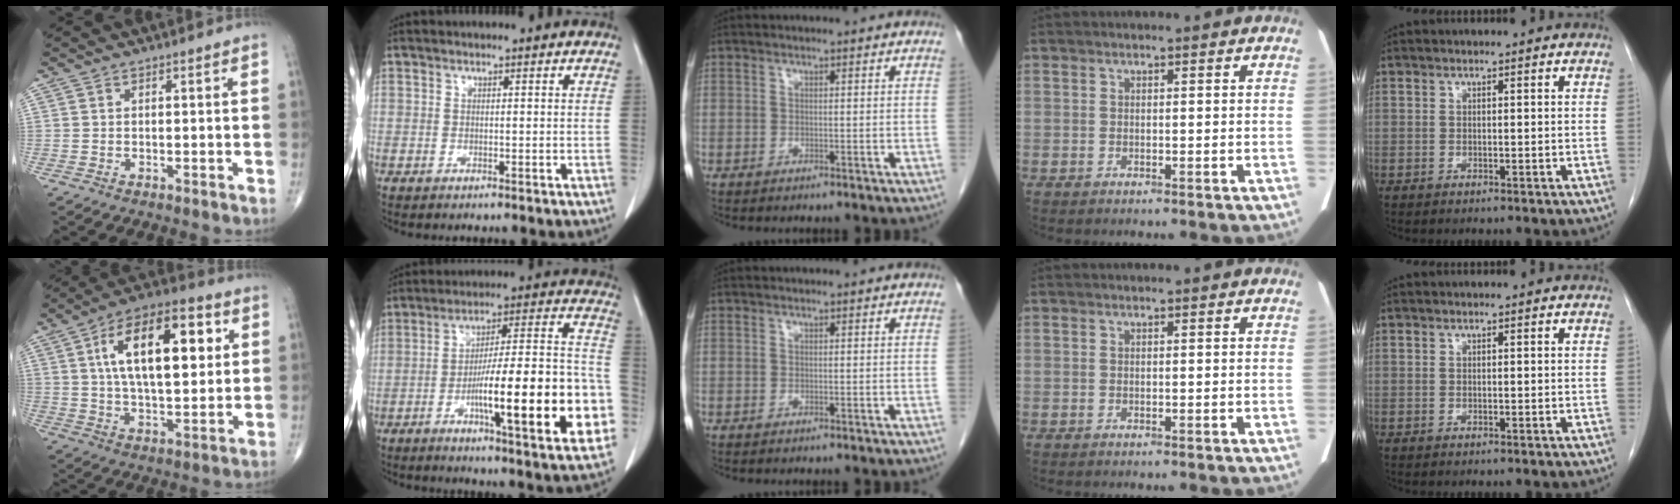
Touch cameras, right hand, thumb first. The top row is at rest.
{"thumb": {"total": 19.8, "force": [5.2, 9.0, 16.9], "torque": [-0.255, 0.004, 0.081]}, "index": {"total": 22.7, "force": [-6.5, 2.9, 21.5], "torque": [-0.266, 0.013, -0.091]}}